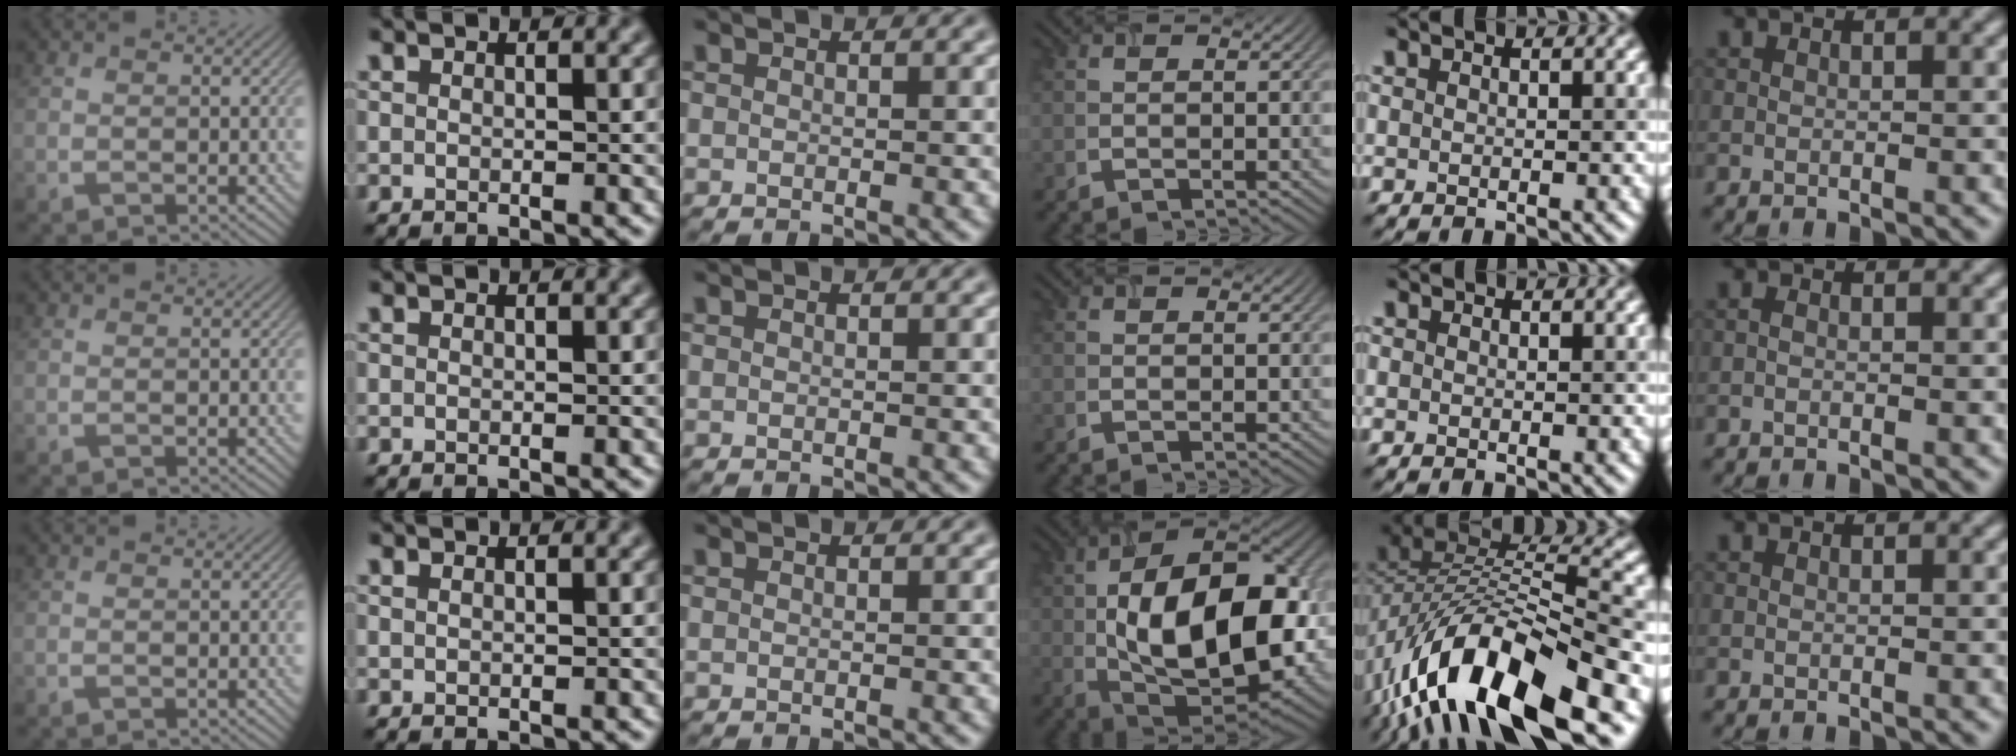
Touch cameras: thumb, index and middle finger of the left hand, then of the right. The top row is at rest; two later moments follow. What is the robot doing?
{"motion": "extract", "object": "airpods case & airpods"}